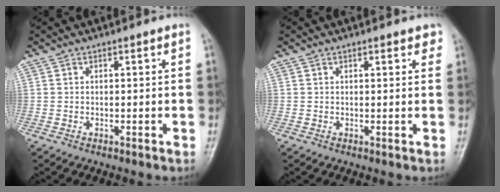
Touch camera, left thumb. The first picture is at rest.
{"total": 2.3, "force": [1.4, 1.0, 1.5], "torque": [-0.008, -0.003, 0.014]}